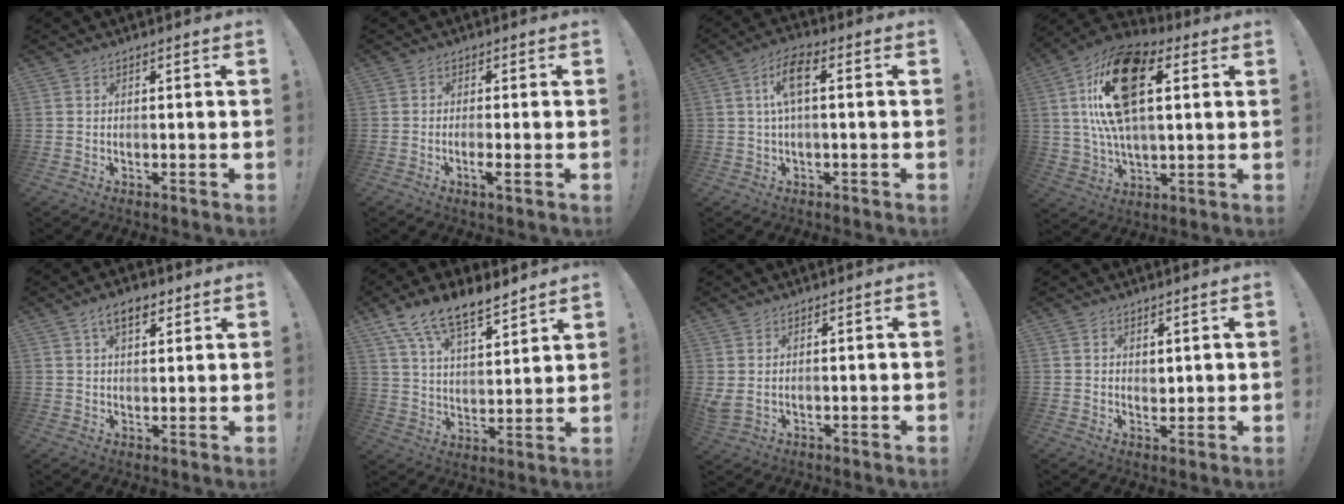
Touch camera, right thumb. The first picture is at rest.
{"total": 3.1, "force": [-1.1, -0.2, 2.9], "torque": [-0.047, -0.011, -0.018]}
{"total": 7.8, "force": [0.9, 2.6, 7.3], "torque": [-0.136, 0.009, 0.014]}
{"total": 22.5, "force": [6.3, 12.4, 17.6], "torque": [-0.304, 0.001, 0.108]}
{"total": 6.7, "force": [3.6, 3.5, 4.5], "torque": [-0.068, -0.003, 0.063]}
{"total": 13.1, "force": [10.2, 4.5, 6.8], "torque": [-0.129, -0.068, 0.187]}
{"total": 2.3, "force": [1.2, 0.7, 1.9], "torque": [-0.031, -0.007, 0.022]}
{"total": 2.4, "force": [1.7, 1.6, 0.6], "torque": [0.006, -0.014, 0.028]}